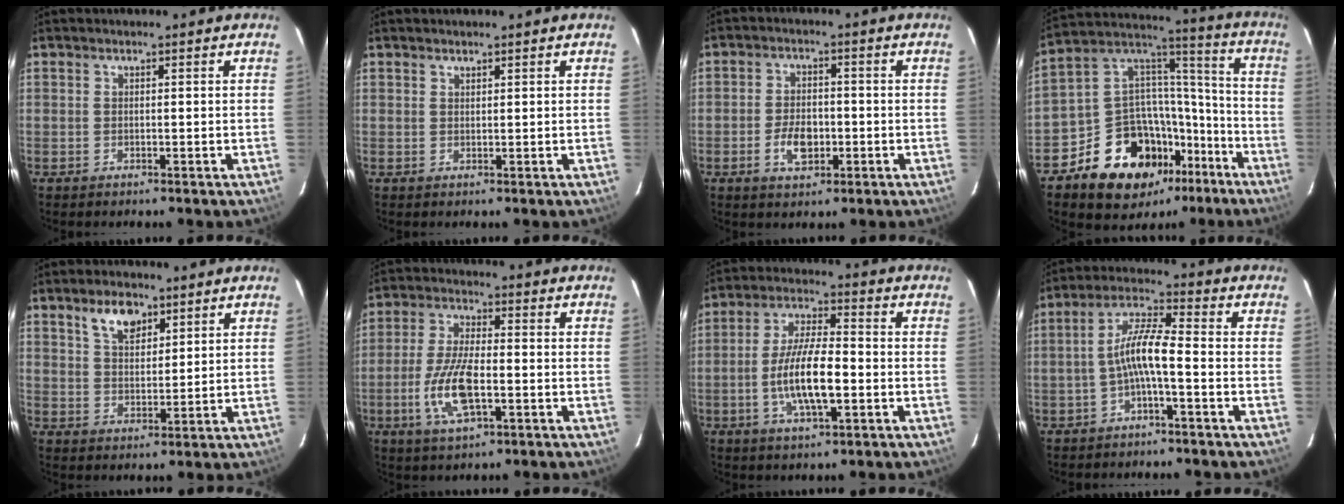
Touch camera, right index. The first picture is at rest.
{"total": 0.7, "force": [0.6, 0.3, 0.0], "torque": [-0.002, 0.001, 0.013]}
{"total": 6.1, "force": [-2.0, 3.6, 4.5], "torque": [-0.091, 0.003, -0.031]}
{"total": 20.1, "force": [-12.0, 13.6, 8.5], "torque": [-0.175, 0.070, -0.170]}
{"total": 6.2, "force": [3.9, 3.2, 3.6], "torque": [-0.059, 0.005, 0.073]}
{"total": 10.7, "force": [-3.2, 3.7, 9.5], "torque": [-0.199, -0.004, -0.062]}
{"total": 11.2, "force": [-2.7, 3.2, 10.4], "torque": [-0.205, -0.001, -0.050]}
{"total": 6.7, "force": [-2.3, 0.8, 6.2], "torque": [-0.136, 0.017, -0.044]}